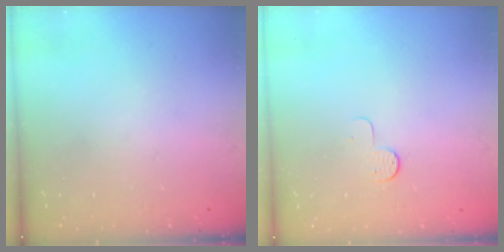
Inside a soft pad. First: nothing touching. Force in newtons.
{"total": 5.0, "press": 5.0, "slide": 0.4}